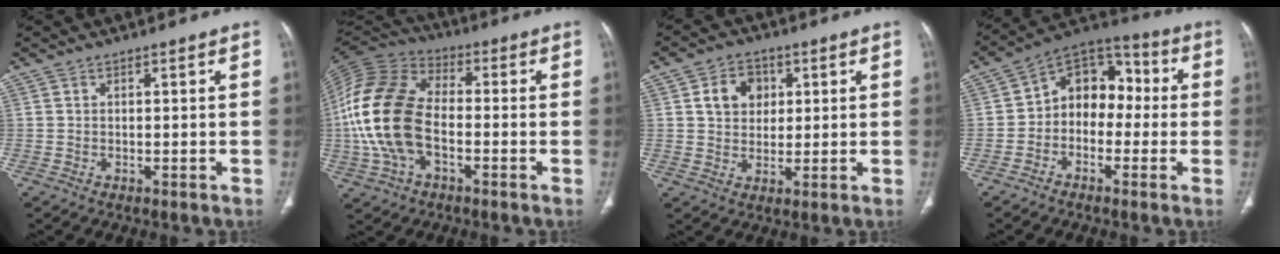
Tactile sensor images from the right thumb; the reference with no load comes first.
{"total": 18.6, "force": [-2.8, 11.4, 14.4], "torque": [-0.310, 0.026, -0.056]}
{"total": 7.2, "force": [2.1, 5.8, 3.7], "torque": [-0.031, -0.002, 0.035]}
{"total": 11.5, "force": [-1.0, 8.7, 7.5], "torque": [-0.069, 0.048, -0.037]}